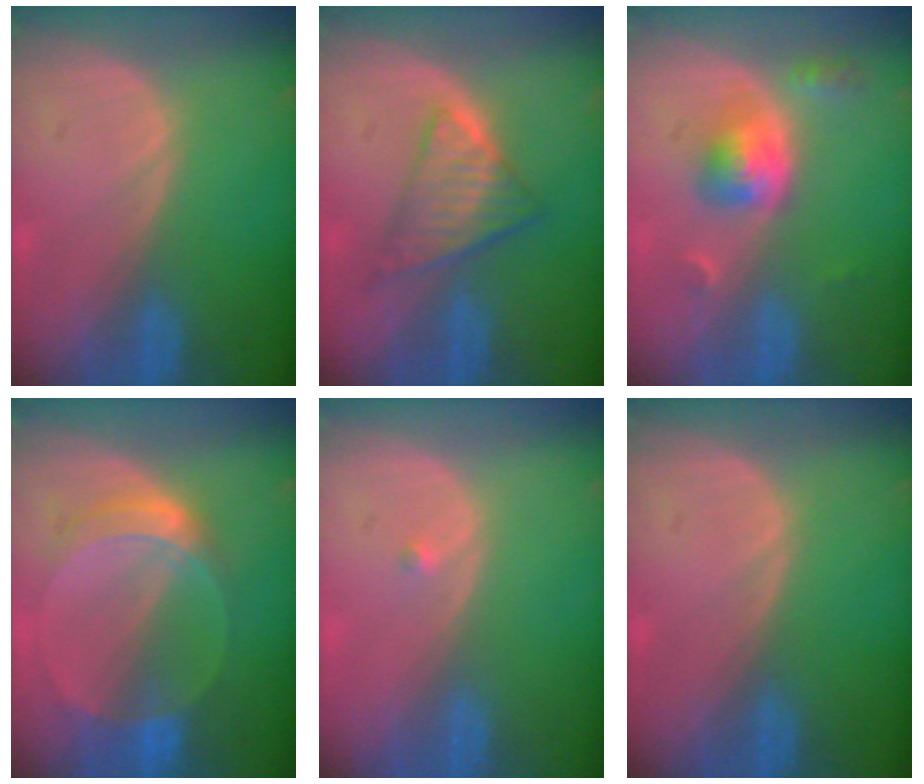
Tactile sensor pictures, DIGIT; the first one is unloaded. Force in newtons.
{"total": 6.5, "press": 5.8, "slide": 2.9}
{"total": 5.2, "press": 4.8, "slide": 2.0}
{"total": 6.1, "press": 5.6, "slide": 2.4}
{"total": 0.5, "press": 0.4, "slide": 0.3}
{"total": 0.0}